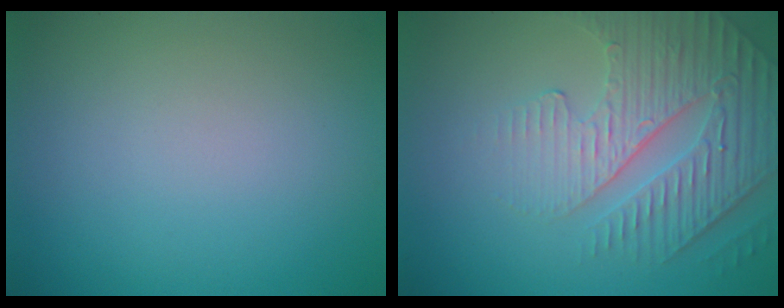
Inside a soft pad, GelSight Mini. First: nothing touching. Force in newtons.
{"total": 4.2, "press": 4.0, "slide": 1.4}